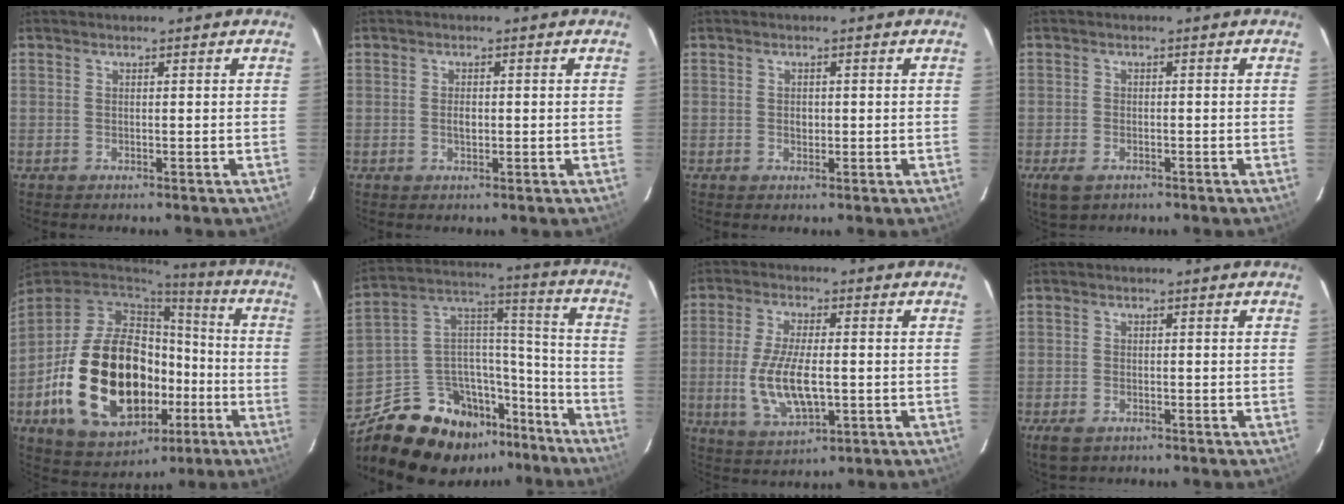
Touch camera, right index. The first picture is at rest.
{"total": 1.8, "force": [-0.2, 1.1, 1.5], "torque": [-0.027, 0.001, -0.003]}
{"total": 1.5, "force": [-0.1, 1.2, 0.9], "torque": [-0.015, 0.003, -0.001]}
{"total": 4.6, "force": [-2.6, 2.9, 2.5], "torque": [-0.058, -0.012, -0.045]}
{"total": 26.6, "force": [-6.3, 16.7, 19.7], "torque": [-0.399, 0.016, -0.073]}
{"total": 20.0, "force": [-14.4, 11.1, 8.2], "torque": [-0.166, 0.070, -0.212]}
{"total": 11.6, "force": [-1.6, 4.7, 10.4], "torque": [-0.214, -0.011, -0.024]}
{"total": 4.5, "force": [-2.8, 2.8, 2.1], "torque": [-0.052, -0.010, -0.047]}